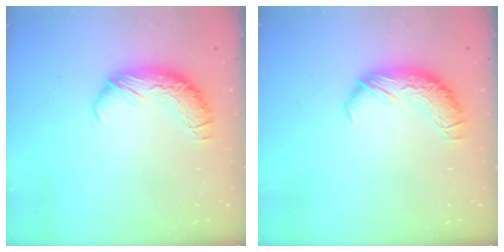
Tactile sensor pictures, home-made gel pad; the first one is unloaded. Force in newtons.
{"total": 0.0}